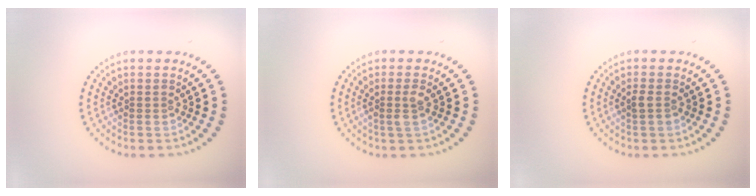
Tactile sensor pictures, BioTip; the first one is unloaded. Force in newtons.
{"total": 1.2, "press": 1.1, "slide": 0.5}
{"total": 0.9, "press": 0.8, "slide": 0.2}